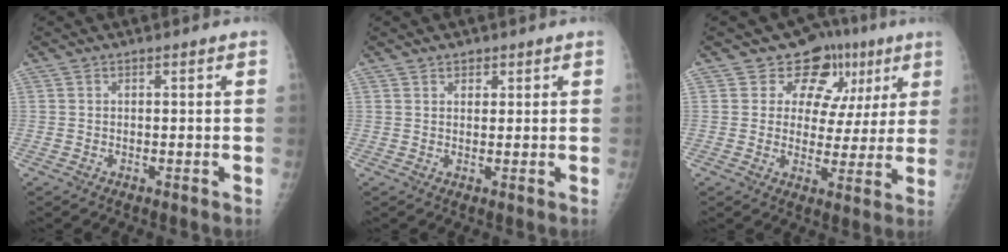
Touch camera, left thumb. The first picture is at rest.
{"total": 1.8, "force": [1.1, 1.3, 0.6], "torque": [0.005, -0.005, 0.014]}
{"total": 11.2, "force": [5.5, 8.7, 4.3], "torque": [0.000, -0.008, 0.067]}